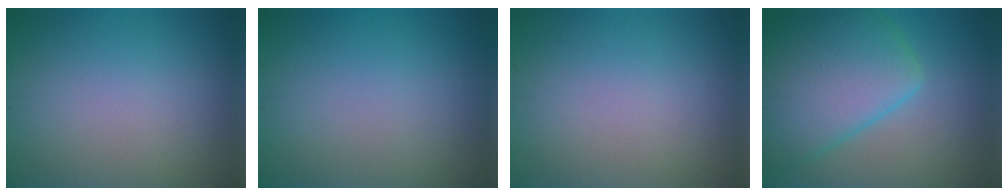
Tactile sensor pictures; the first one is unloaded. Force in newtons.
{"total": 0.0}
{"total": 0.0}
{"total": 8.8, "press": 8.8, "slide": 0.3}